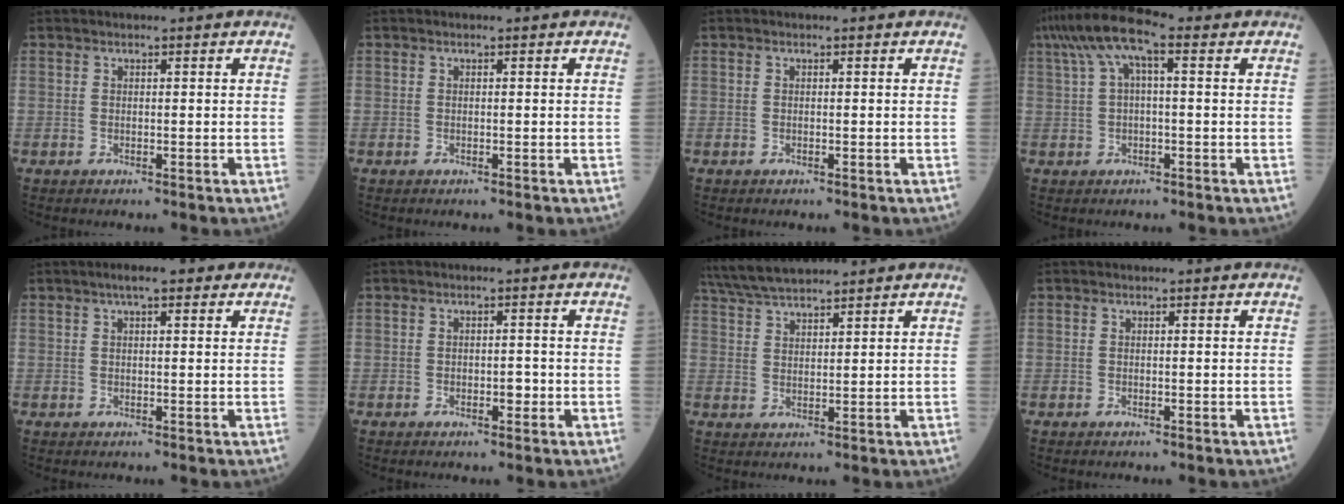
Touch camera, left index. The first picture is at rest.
{"total": 0.0}
{"total": 0.0}
{"total": 9.0, "force": [3.9, 2.2, 7.8], "torque": [-0.158, 0.045, 0.066]}
{"total": 5.3, "force": [3.5, 1.2, 3.8], "torque": [-0.067, 0.019, 0.053]}
{"total": 1.9, "force": [-0.6, 0.9, 1.5], "torque": [-0.020, 0.003, -0.007]}
{"total": 8.3, "force": [7.5, 1.0, 3.4], "torque": [-0.070, 0.028, 0.141]}
{"total": 0.0}